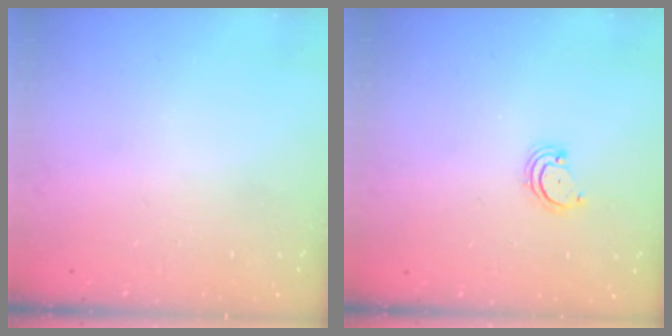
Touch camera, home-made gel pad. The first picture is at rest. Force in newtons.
{"total": 2.5, "press": 2.5, "slide": 0.3}